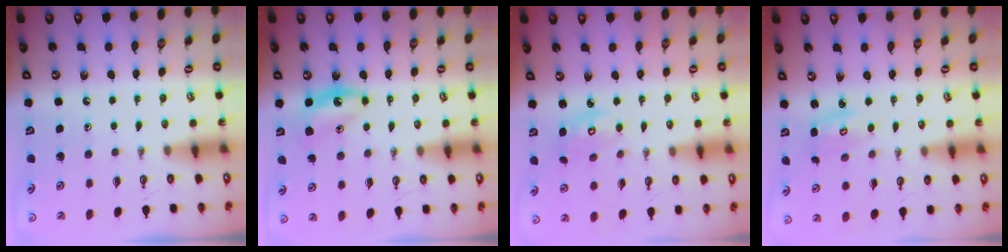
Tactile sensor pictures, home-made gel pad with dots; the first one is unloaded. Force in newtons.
{"total": 7.1, "press": 7.0, "slide": 0.8}
{"total": 3.7, "press": 3.7, "slide": 0.3}
{"total": 2.8, "press": 2.8, "slide": 0.4}